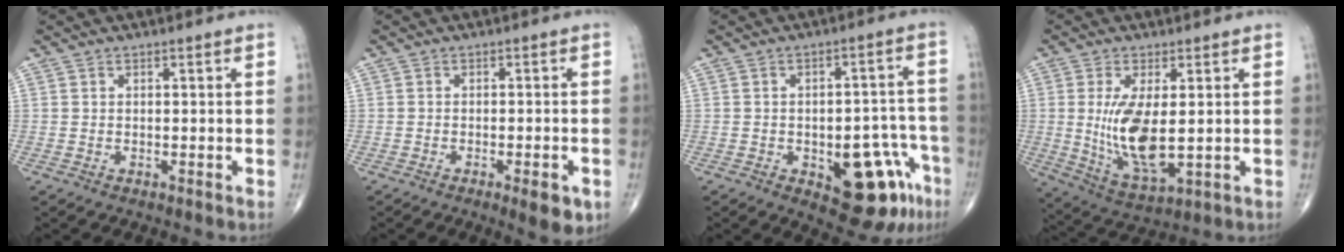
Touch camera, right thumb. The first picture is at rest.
{"total": 5.1, "force": [-2.4, 1.5, 4.3], "torque": [-0.051, -0.003, -0.029]}
{"total": 14.7, "force": [-6.5, 6.8, 11.3], "torque": [-0.102, 0.043, -0.072]}
{"total": 11.9, "force": [0.4, 4.8, 10.9], "torque": [-0.211, -0.025, 0.022]}